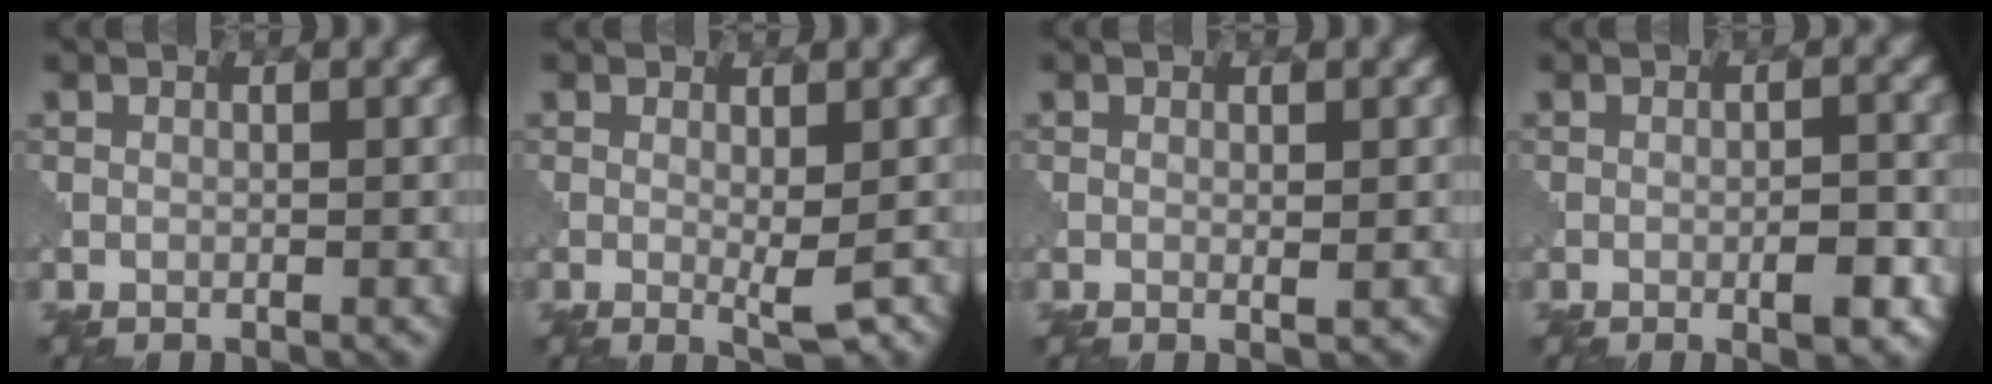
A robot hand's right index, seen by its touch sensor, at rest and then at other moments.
{"total": 2.2, "force": [-0.1, 0.3, 2.2], "torque": [-0.037, -0.008, 0.000]}
{"total": 0.6, "force": [0.1, 0.0, 0.6], "torque": [-0.008, -0.003, -0.001]}
{"total": 2.7, "force": [-1.1, 0.6, 2.4], "torque": [-0.037, 0.003, -0.016]}